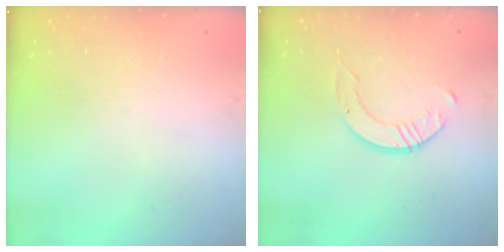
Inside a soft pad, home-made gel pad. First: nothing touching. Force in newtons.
{"total": 3.7, "press": 3.7, "slide": 0.4}